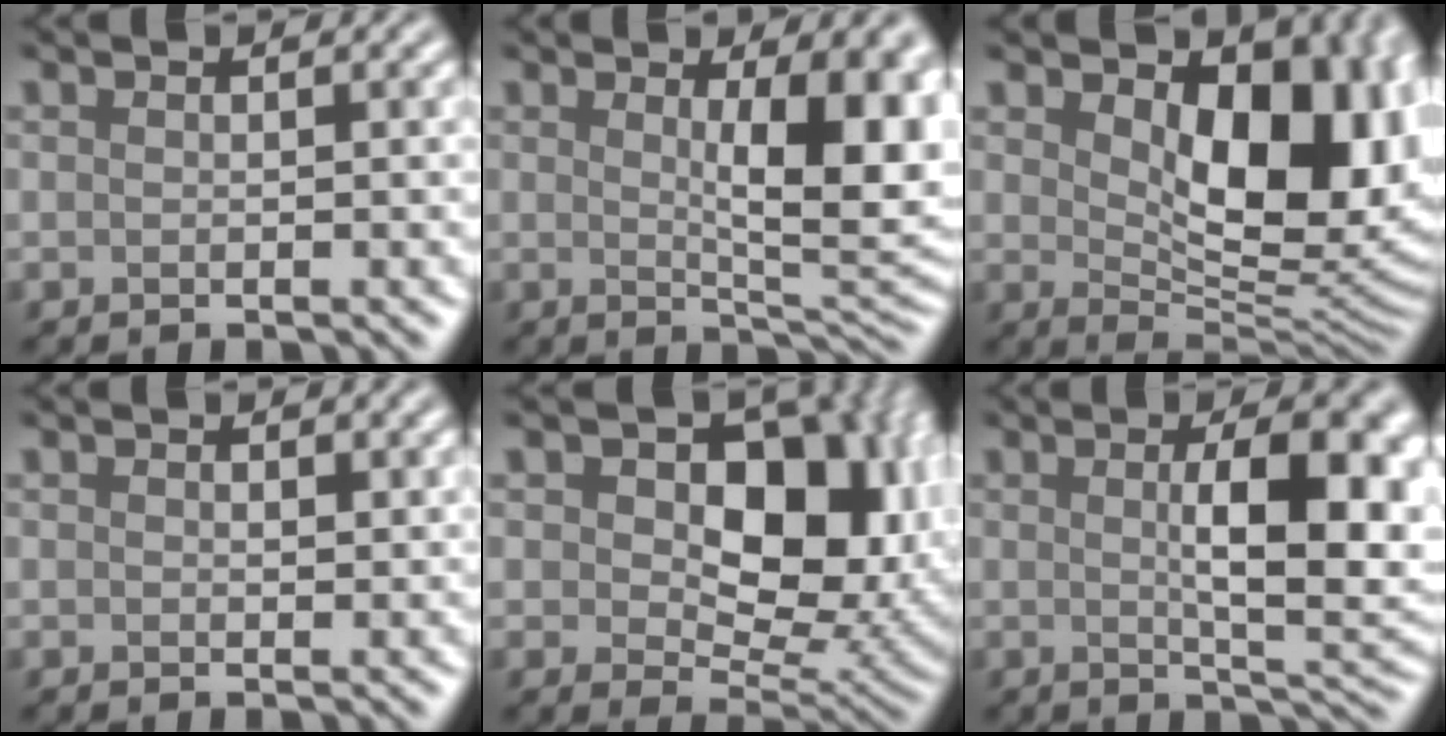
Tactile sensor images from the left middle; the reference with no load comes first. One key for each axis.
{"total": 8.2, "fx": 1.5, "fy": 2.4, "fz": 7.8, "tx": -0.105, "ty": -0.010, "tz": 0.030}
{"total": 12.1, "fx": 2.6, "fy": 6.7, "fz": 9.7, "tx": -0.120, "ty": -0.013, "tz": 0.049}
{"total": 0.7, "fx": 0.4, "fy": 0.4, "fz": 0.4, "tx": -0.004, "ty": -0.003, "tz": 0.005}
{"total": 13.3, "fx": 3.2, "fy": 8.4, "fz": 9.8, "tx": -0.120, "ty": -0.008, "tz": 0.051}
{"total": 9.4, "fx": 1.0, "fy": 2.8, "fz": 8.9, "tx": -0.117, "ty": 0.000, "tz": 0.020}